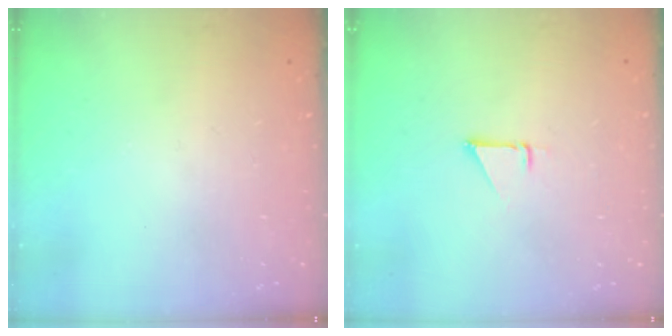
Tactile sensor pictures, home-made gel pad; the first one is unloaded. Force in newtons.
{"total": 1.5, "press": 1.5, "slide": 0.1}